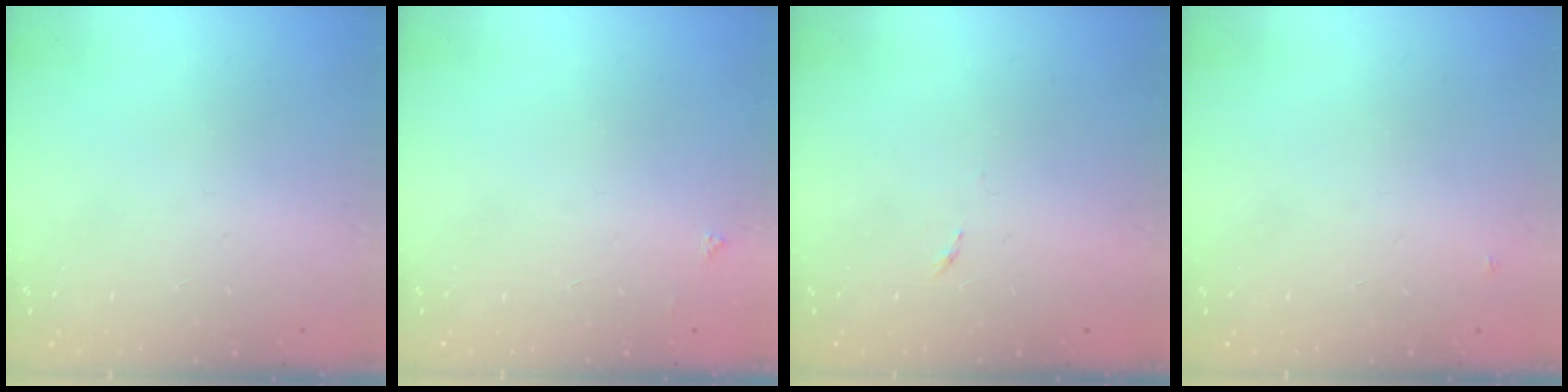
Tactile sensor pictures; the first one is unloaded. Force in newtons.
{"total": 2.1, "press": 2.1, "slide": 0.3}
{"total": 2.6, "press": 2.6, "slide": 0.4}
{"total": 2.6, "press": 2.6, "slide": 0.2}